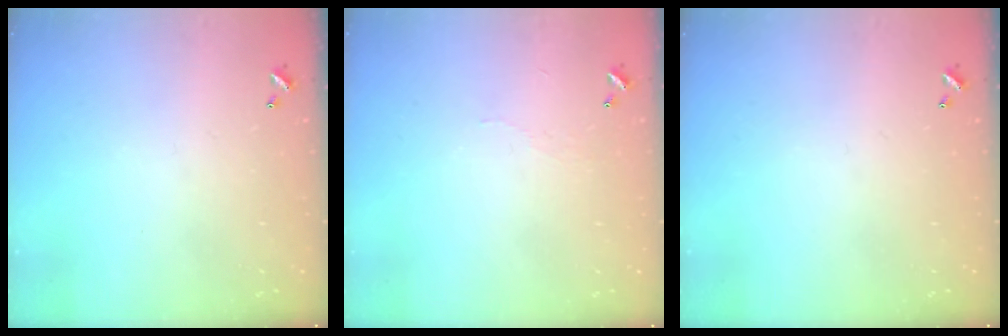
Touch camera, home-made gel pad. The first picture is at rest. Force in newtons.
{"total": 2.0, "press": 1.9, "slide": 0.4}
{"total": 0.0}